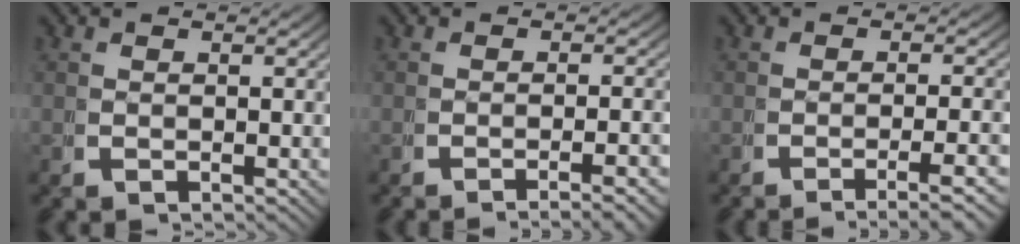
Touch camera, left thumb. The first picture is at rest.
{"total": 3.4, "force": [-2.7, 0.2, 2.1], "torque": [-0.025, 0.002, -0.043]}
{"total": 4.2, "force": [-2.9, 0.6, 3.0], "torque": [-0.044, -0.004, -0.043]}